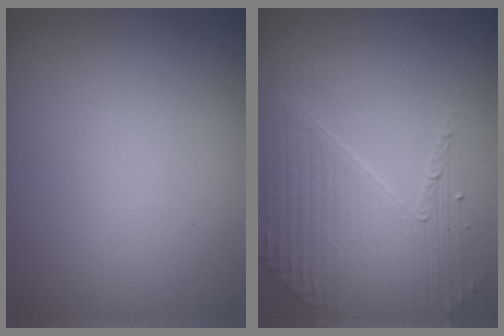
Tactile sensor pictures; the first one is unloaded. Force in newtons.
{"total": 4.1, "press": 3.3, "slide": 2.4}